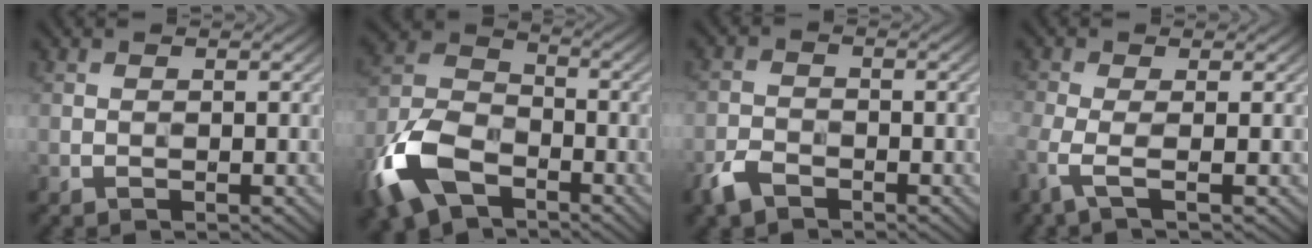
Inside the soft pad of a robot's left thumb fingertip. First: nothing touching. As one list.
[{"total": 13.3, "force": [-7.1, 7.6, 8.3], "torque": [-0.212, -0.021, -0.154]}, {"total": 3.4, "force": [-2.5, 1.7, 1.6], "torque": [-0.035, -0.004, -0.060]}, {"total": 3.4, "force": [-1.4, 0.6, 3.0], "torque": [-0.074, -0.002, -0.042]}]